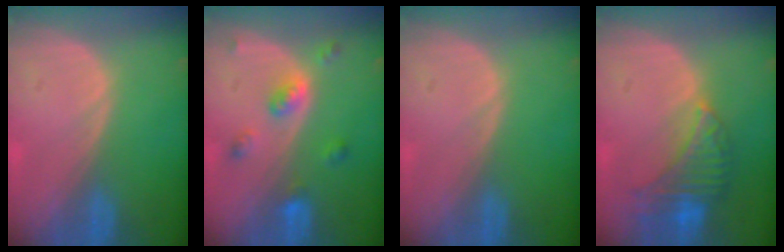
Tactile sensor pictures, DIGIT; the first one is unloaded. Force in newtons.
{"total": 5.0, "press": 4.4, "slide": 2.5}
{"total": 0.0}
{"total": 8.1, "press": 7.0, "slide": 4.0}